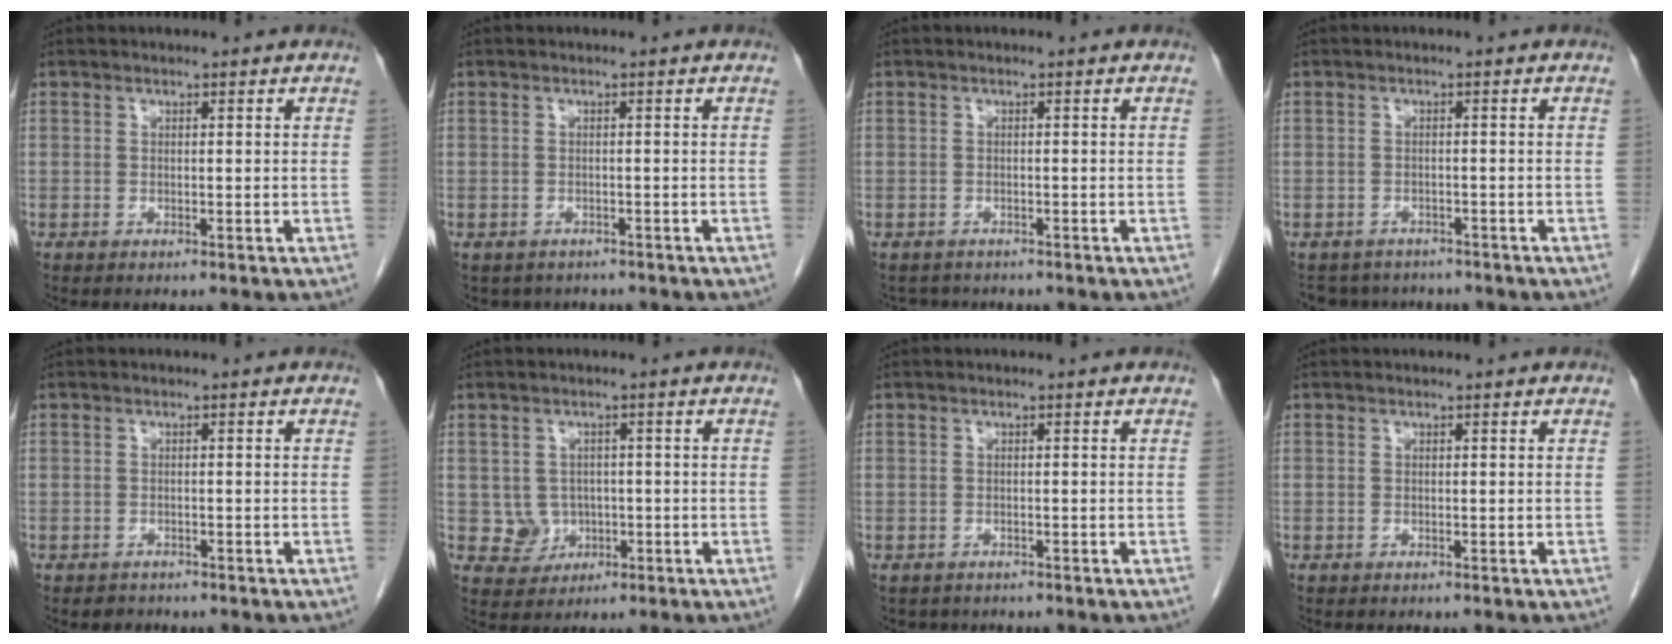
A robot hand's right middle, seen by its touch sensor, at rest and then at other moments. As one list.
[{"total": 3.8, "force": [-3.2, 2.1, 0.4], "torque": [-0.002, 0.003, -0.040]}, {"total": 2.4, "force": [-2.1, 1.1, -0.1], "torque": [-0.003, -0.002, -0.031]}, {"total": 5.8, "force": [-5.3, 2.5, 0.3], "torque": [-0.002, 0.003, -0.070]}, {"total": 1.2, "force": [-1.0, 0.8, -0.1], "torque": [-0.007, 0.002, -0.016]}, {"total": 4.0, "force": [-0.4, 3.9, 0.6], "torque": [-0.001, 0.008, 0.003]}, {"total": 2.0, "force": [-1.7, 1.1, 0.2], "torque": [-0.010, 0.000, -0.021]}, {"total": 0.0}]